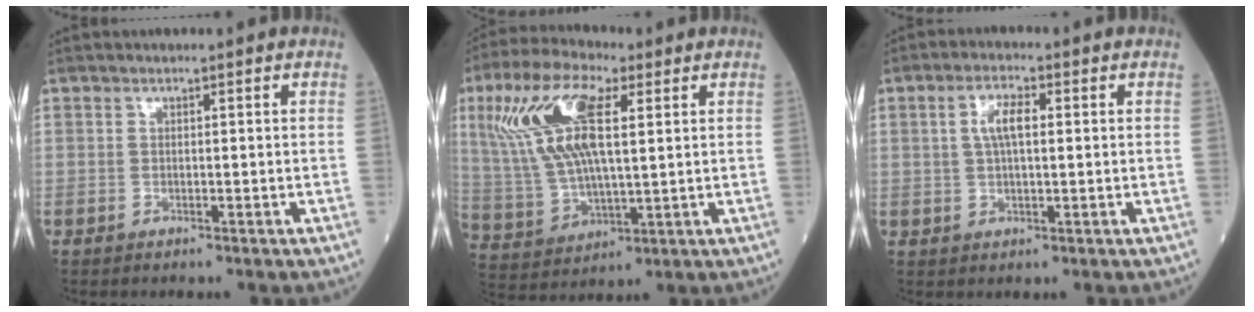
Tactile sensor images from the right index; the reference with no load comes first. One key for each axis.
{"total": 15.7, "fx": 5.4, "fy": 5.0, "fz": 13.8, "tx": -0.308, "ty": 0.021, "tz": 0.107}
{"total": 4.4, "fx": 1.1, "fy": 1.3, "fz": 4.1, "tx": -0.084, "ty": 0.012, "tz": 0.023}